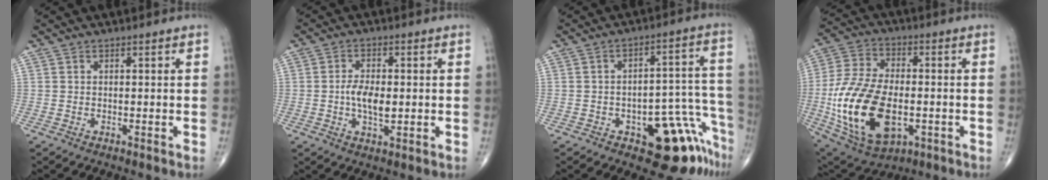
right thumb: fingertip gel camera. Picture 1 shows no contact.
{"total": 6.0, "force": [-0.3, 2.8, 5.4], "torque": [-0.097, -0.004, -0.009]}
{"total": 14.3, "force": [-8.8, 5.8, 9.8], "torque": [-0.056, 0.090, -0.112]}
{"total": 22.2, "force": [-4.1, 12.5, 17.9], "torque": [-0.350, 0.000, -0.059]}